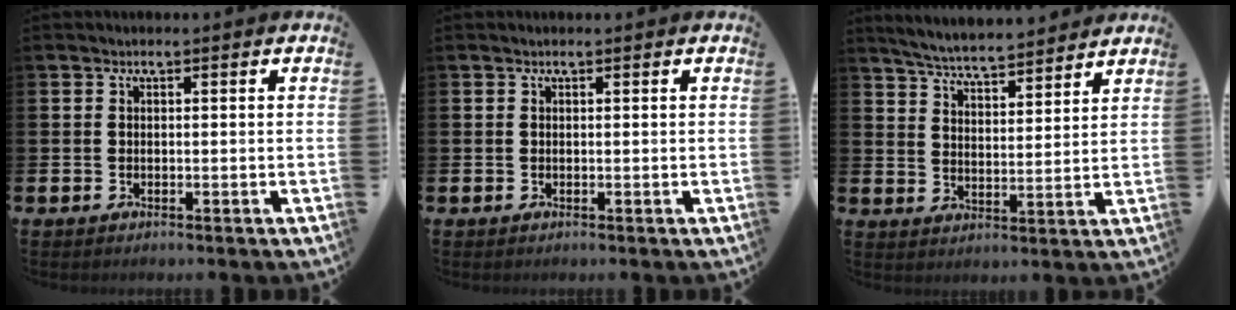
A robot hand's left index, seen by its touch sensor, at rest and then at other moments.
{"total": 0.0}
{"total": 5.3, "force": [5.3, 0.2, 0.8], "torque": [-0.041, -0.035, 0.093]}